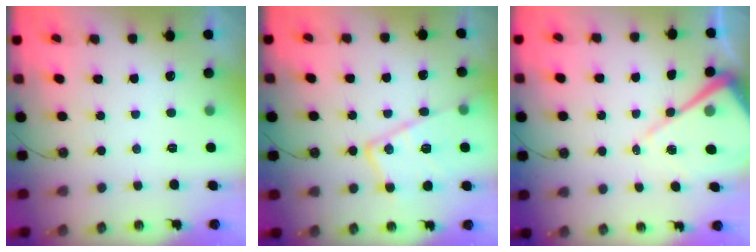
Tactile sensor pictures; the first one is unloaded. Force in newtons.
{"total": 18.0, "press": 17.9, "slide": 1.7}
{"total": 11.7, "press": 11.6, "slide": 1.1}